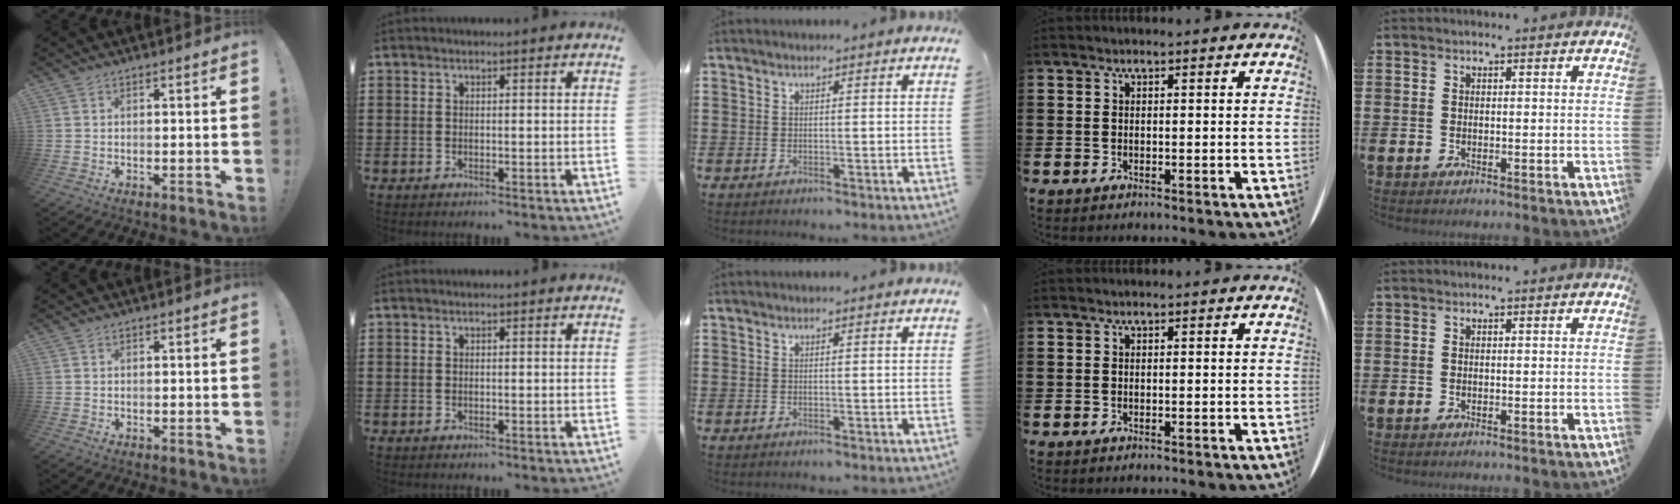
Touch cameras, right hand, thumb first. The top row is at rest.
{}